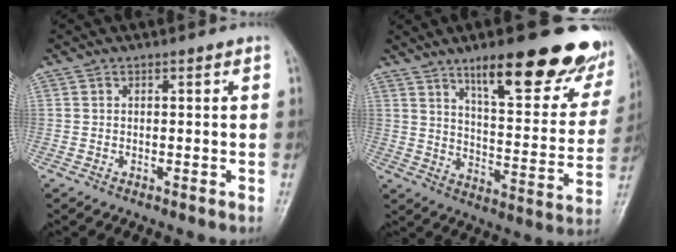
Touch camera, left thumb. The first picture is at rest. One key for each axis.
{"total": 24.7, "fx": 16.2, "fy": 7.3, "fz": 17.2, "tx": -0.188, "ty": -0.072, "tz": 0.230}